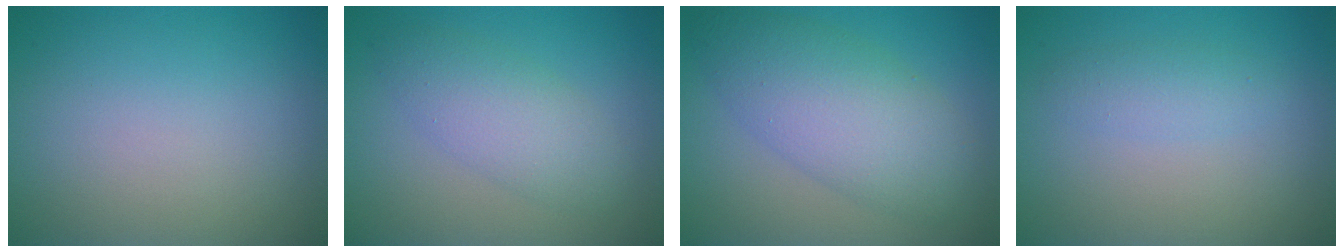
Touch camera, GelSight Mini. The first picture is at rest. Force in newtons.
{"total": 3.8, "press": 3.8, "slide": 0.1}
{"total": 6.8, "press": 6.8, "slide": 0.1}
{"total": 1.6, "press": 1.6, "slide": 0.0}